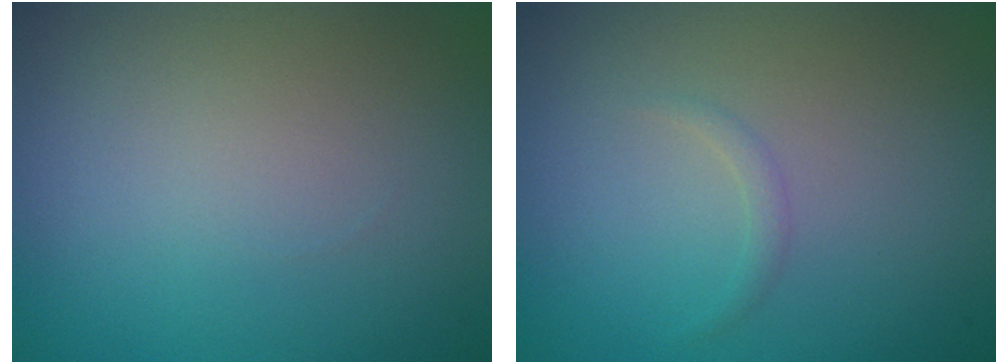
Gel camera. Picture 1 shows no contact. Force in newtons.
{"total": 0.7, "press": 0.7, "slide": 0.0}